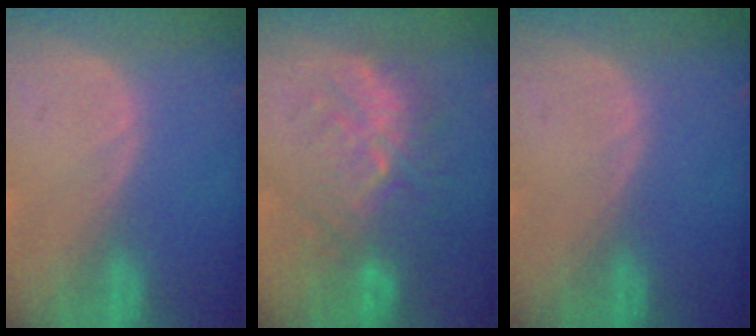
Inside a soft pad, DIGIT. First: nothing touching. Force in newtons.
{"total": 9.3, "press": 8.9, "slide": 2.7}
{"total": 0.0}